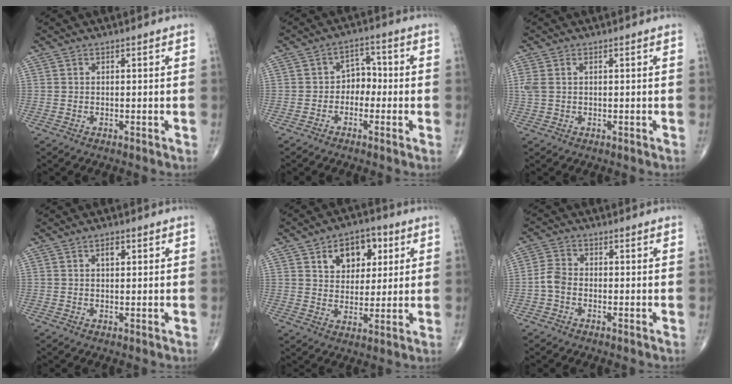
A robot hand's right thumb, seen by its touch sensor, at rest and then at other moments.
{"total": 4.5, "force": [-1.2, 3.5, 2.6], "torque": [-0.012, 0.024, -0.034]}
{"total": 2.9, "force": [0.6, 1.8, 2.3], "torque": [-0.080, 0.016, 0.016]}
{"total": 2.0, "force": [0.8, 1.0, 1.5], "torque": [-0.021, -0.001, 0.011]}
{"total": 10.7, "force": [4.3, 7.3, 6.5], "torque": [-0.054, -0.009, 0.066]}
{"total": 3.6, "force": [-1.2, 2.4, 2.3], "torque": [-0.046, 0.011, -0.032]}